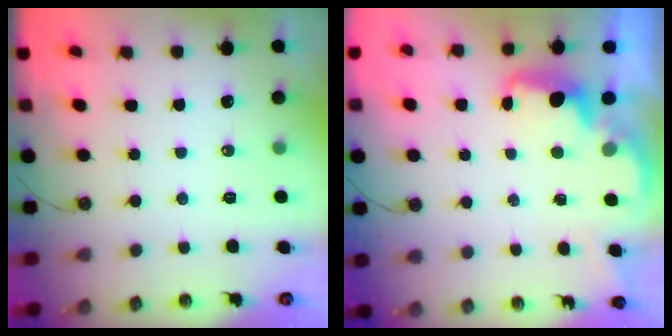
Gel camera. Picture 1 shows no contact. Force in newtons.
{"total": 2.2, "press": 2.1, "slide": 0.6}